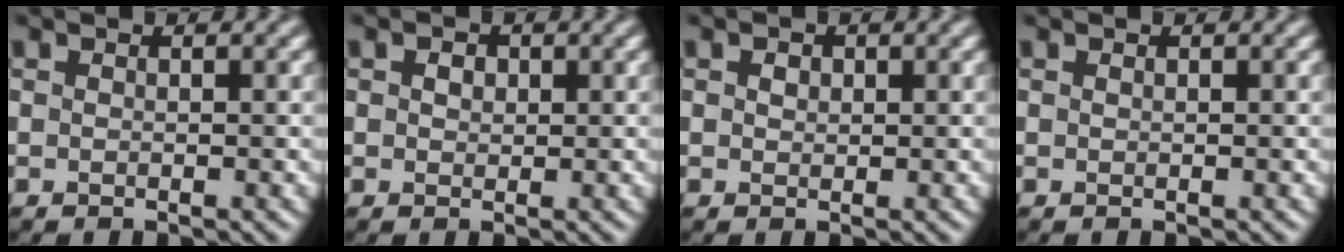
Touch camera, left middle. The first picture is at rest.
{"total": 1.2, "force": [0.4, 0.9, 0.6], "torque": [-0.009, 0.000, 0.005]}
{"total": 1.0, "force": [0.4, 0.7, 0.5], "torque": [-0.009, 0.000, 0.004]}
{"total": 0.0}